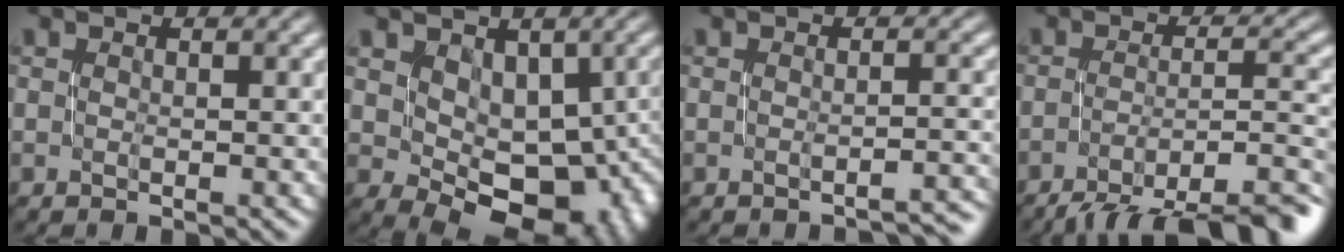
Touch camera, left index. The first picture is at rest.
{"total": 9.7, "force": [-0.3, 6.7, 7.0], "torque": [-0.092, -0.022, 0.008]}
{"total": 2.3, "force": [-1.9, 0.5, 1.1], "torque": [-0.005, 0.004, -0.029]}
{"total": 9.7, "force": [-7.4, 2.3, 5.8], "torque": [-0.082, 0.002, -0.110]}